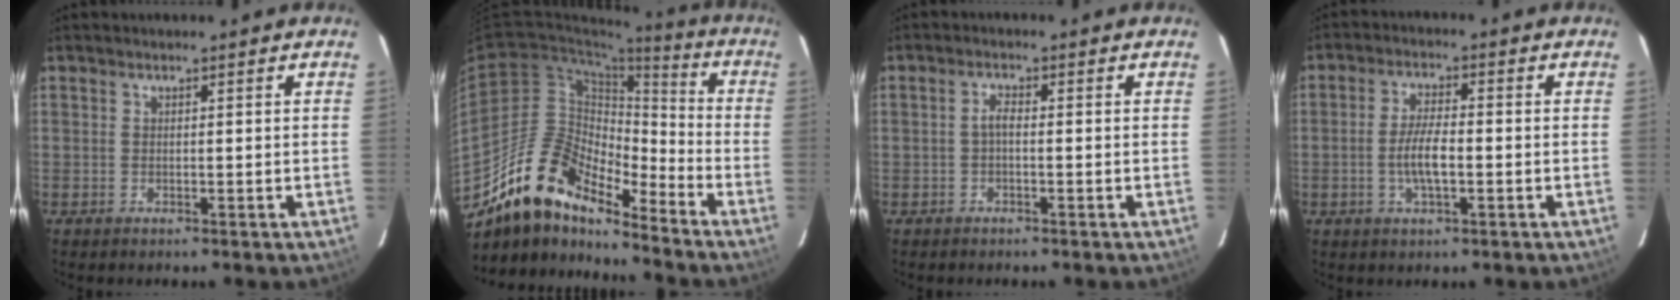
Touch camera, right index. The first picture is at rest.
{"total": 16.9, "force": [-13.8, 5.7, 7.9], "torque": [-0.139, 0.006, -0.259]}
{"total": 1.5, "force": [-0.5, 0.4, 1.3], "torque": [-0.028, 0.006, -0.011]}
{"total": 6.1, "force": [-1.5, 1.9, 5.6], "torque": [-0.112, 0.000, -0.028]}